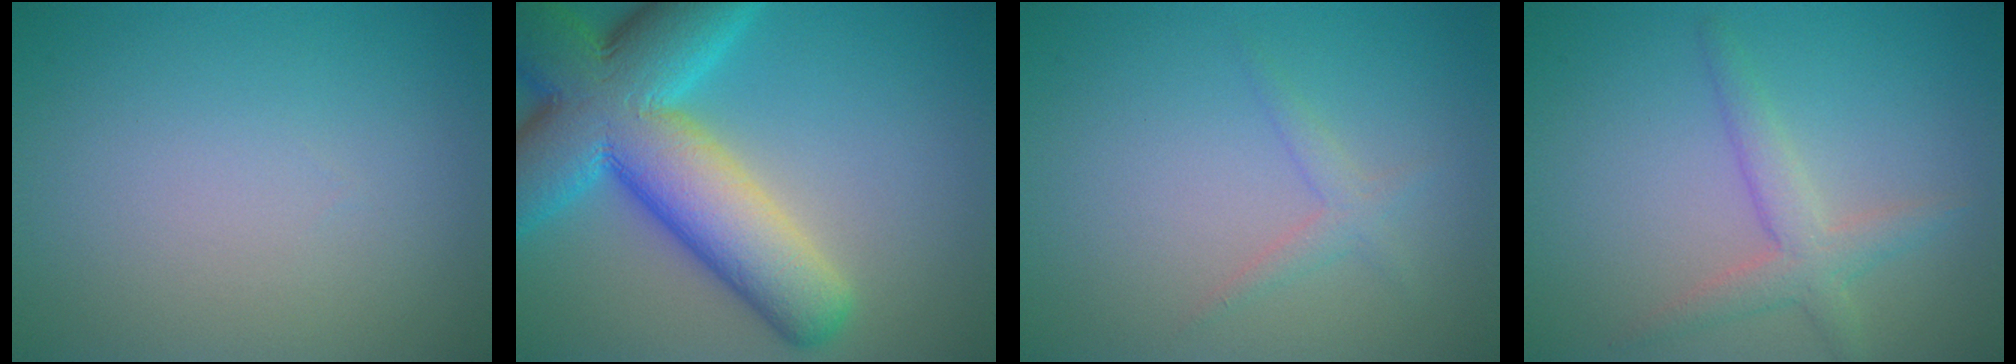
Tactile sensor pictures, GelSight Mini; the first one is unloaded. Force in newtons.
{"total": 13.8, "press": 13.8, "slide": 0.6}
{"total": 1.3, "press": 1.3, "slide": 0.1}
{"total": 2.8, "press": 2.7, "slide": 0.3}